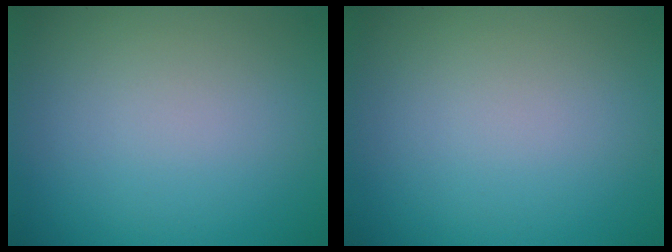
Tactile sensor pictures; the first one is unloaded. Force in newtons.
{"total": 0.0}